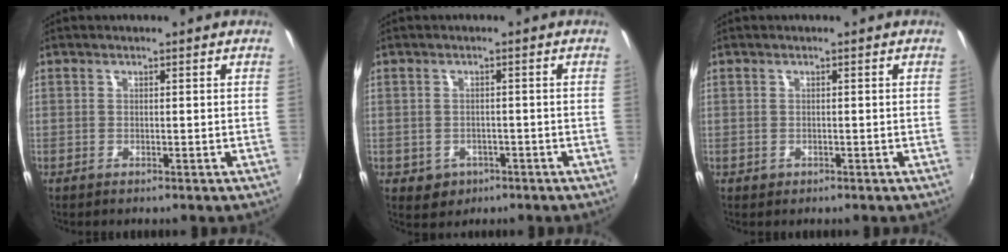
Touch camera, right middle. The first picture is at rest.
{"total": 4.0, "force": [-1.5, 3.5, 1.2], "torque": [-0.033, -0.002, -0.013]}
{"total": 0.7, "force": [-0.3, 0.7, 0.1], "torque": [-0.001, -0.003, -0.003]}